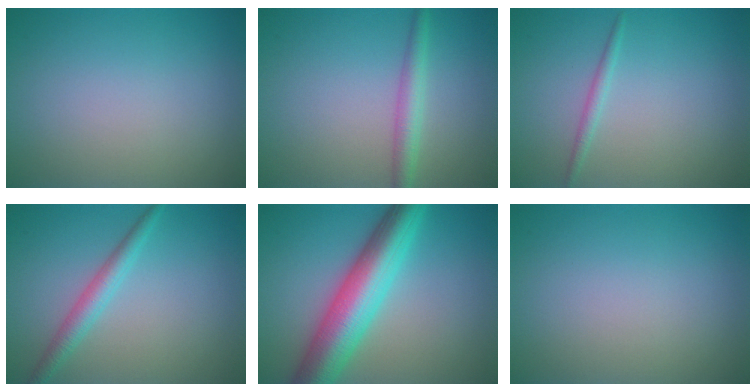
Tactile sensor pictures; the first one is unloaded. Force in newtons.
{"total": 2.4, "press": 2.4, "slide": 0.0}
{"total": 1.1, "press": 1.1, "slide": 0.0}
{"total": 2.5, "press": 2.5, "slide": 0.1}
{"total": 8.8, "press": 8.7, "slide": 0.3}
{"total": 0.0}